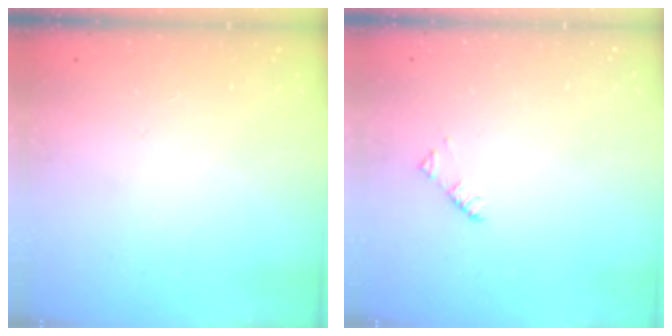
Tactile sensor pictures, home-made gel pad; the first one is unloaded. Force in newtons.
{"total": 1.9, "press": 1.9, "slide": 0.3}